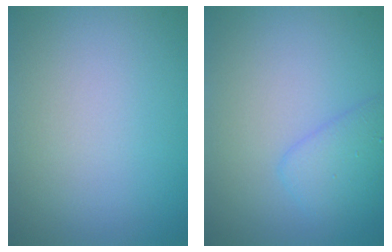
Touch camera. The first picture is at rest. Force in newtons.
{"total": 2.4, "press": 2.4, "slide": 0.2}